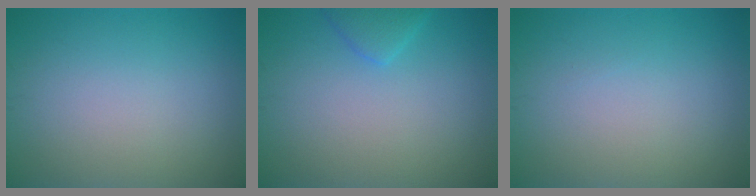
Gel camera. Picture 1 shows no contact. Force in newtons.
{"total": 1.7, "press": 1.7, "slide": 0.2}
{"total": 0.0}